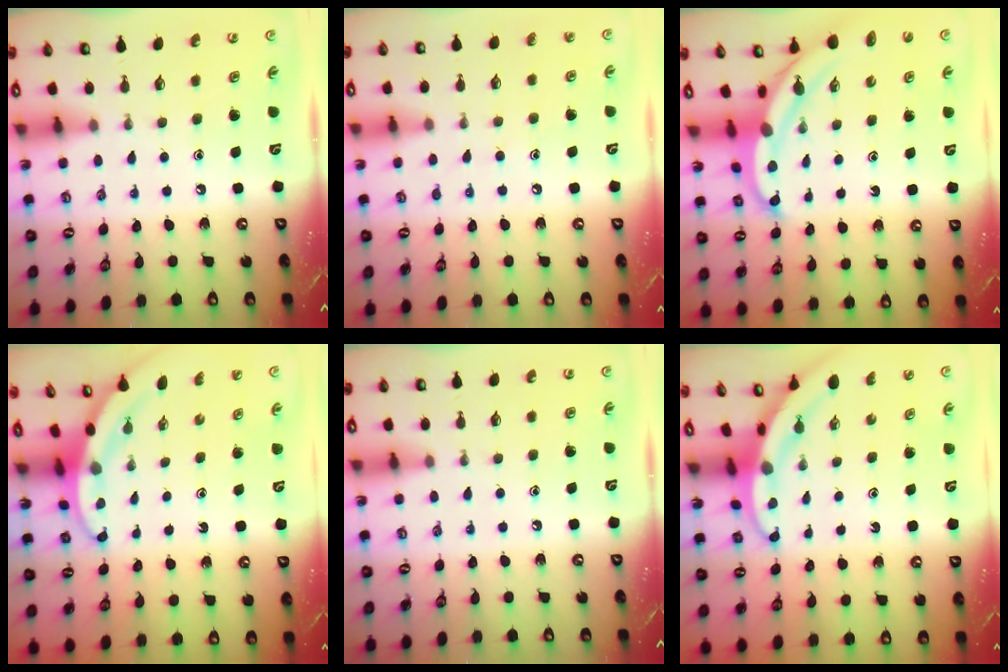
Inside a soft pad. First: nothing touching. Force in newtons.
{"total": 5.3, "press": 5.2, "slide": 0.6}
{"total": 5.6, "press": 5.6, "slide": 0.3}
{"total": 3.5, "press": 3.5, "slide": 0.2}
{"total": 0.0}
{"total": 3.3, "press": 3.3, "slide": 0.3}